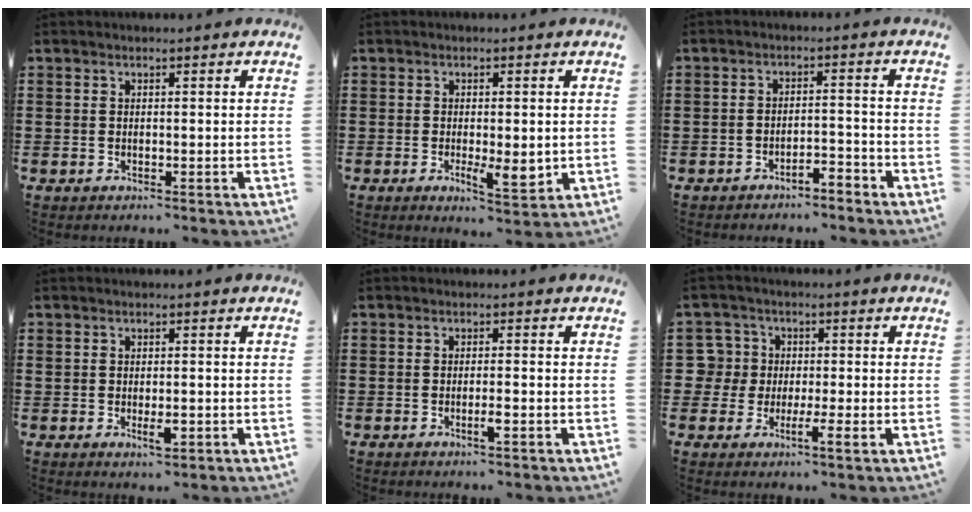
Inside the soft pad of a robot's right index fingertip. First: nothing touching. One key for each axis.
{"total": 4.6, "fx": -0.9, "fy": 1.7, "fz": 4.2, "tx": -0.085, "ty": -0.004, "tz": -0.017}
{"total": 2.7, "fx": -2.6, "fy": 0.3, "fz": 0.6, "tx": -0.015, "ty": 0.005, "tz": -0.053}
{"total": 2.3, "fx": -0.6, "fy": 1.0, "fz": 2.0, "tx": -0.035, "ty": -0.001, "tz": -0.010}
{"total": 1.8, "fx": -0.8, "fy": 0.1, "fz": 1.6, "tx": -0.028, "ty": -0.001, "tz": -0.014}
{"total": 5.0, "fx": -0.4, "fy": 4.5, "fz": 2.2, "tx": -0.068, "ty": 0.012, "tz": -0.011}